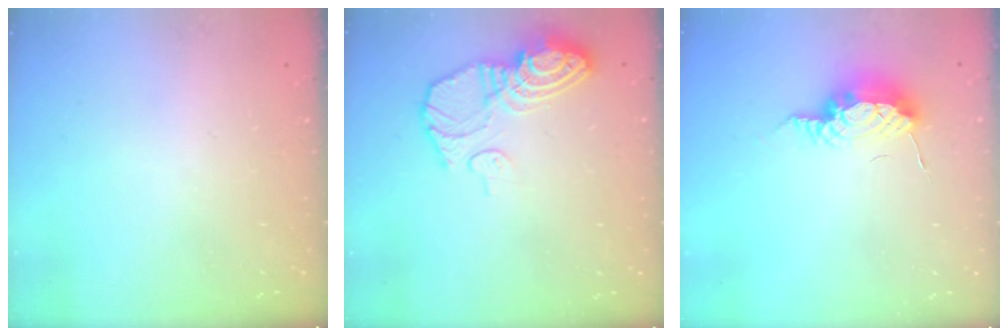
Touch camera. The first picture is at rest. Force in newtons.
{"total": 11.8, "press": 11.7, "slide": 1.1}
{"total": 8.3, "press": 8.2, "slide": 1.5}